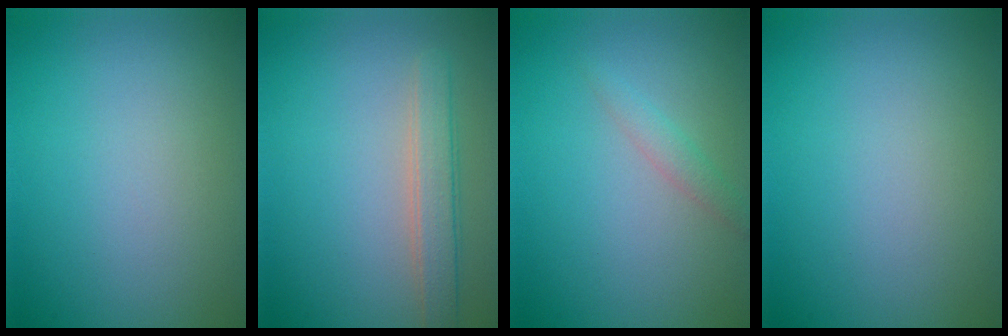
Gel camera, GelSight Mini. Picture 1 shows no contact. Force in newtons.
{"total": 2.7, "press": 2.7, "slide": 0.5}
{"total": 1.3, "press": 1.3, "slide": 0.0}
{"total": 0.0}